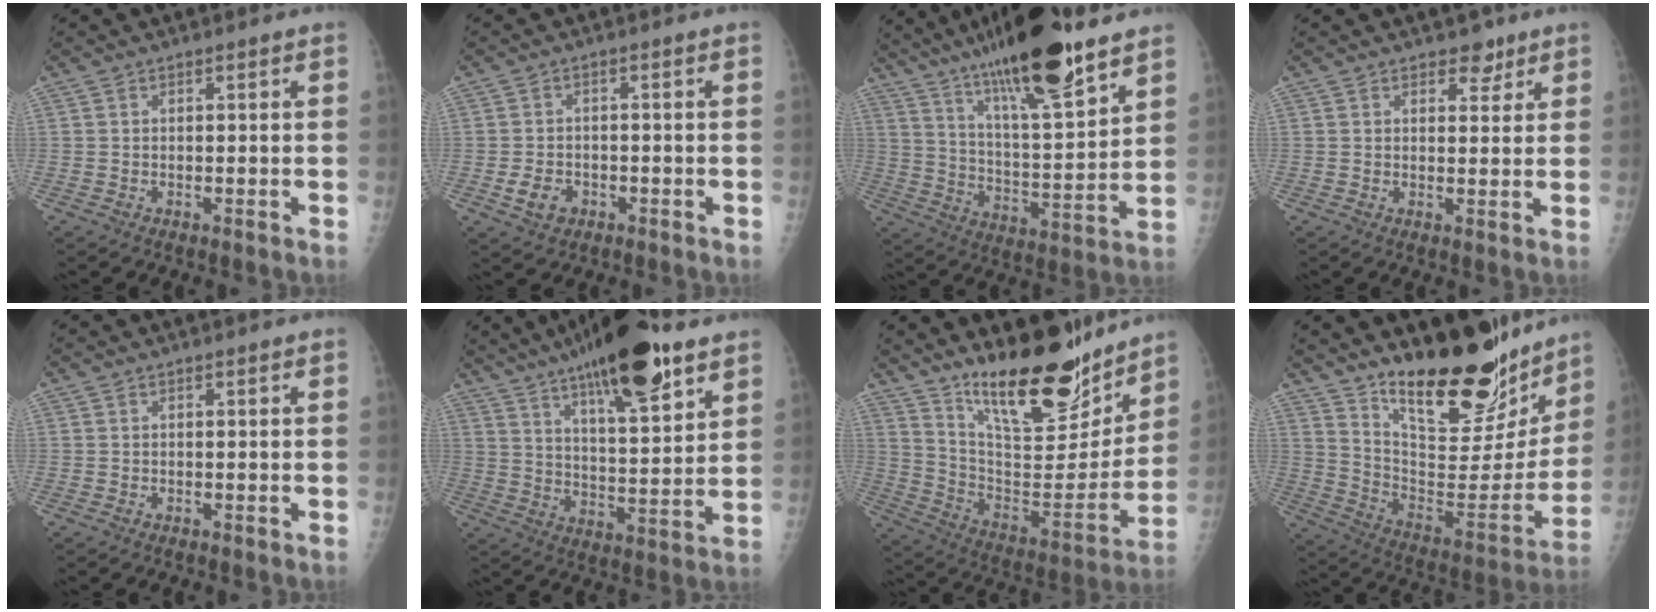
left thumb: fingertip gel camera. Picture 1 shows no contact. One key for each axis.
{"total": 4.0, "fx": -1.4, "fy": 3.1, "fz": 2.1, "tx": -0.032, "ty": 0.004, "tz": -0.020}
{"total": 21.6, "fx": 15.1, "fy": 3.8, "fz": 15.0, "tx": -0.242, "ty": -0.065, "tz": 0.258}
{"total": 3.6, "fx": 2.5, "fy": 2.1, "fz": 1.4, "tx": 0.003, "ty": -0.014, "tz": 0.035}
{"total": 0.0}
{"total": 22.0, "fx": 13.6, "fy": 6.1, "fz": 16.2, "tx": -0.246, "ty": -0.048, "tz": 0.218}
{"total": 22.2, "fx": 17.1, "fy": 6.7, "fz": 12.5, "tx": -0.151, "ty": -0.113, "tz": 0.289}
{"total": 25.4, "fx": 19.5, "fy": 8.7, "fz": 13.7, "tx": -0.167, "ty": -0.120, "tz": 0.305}